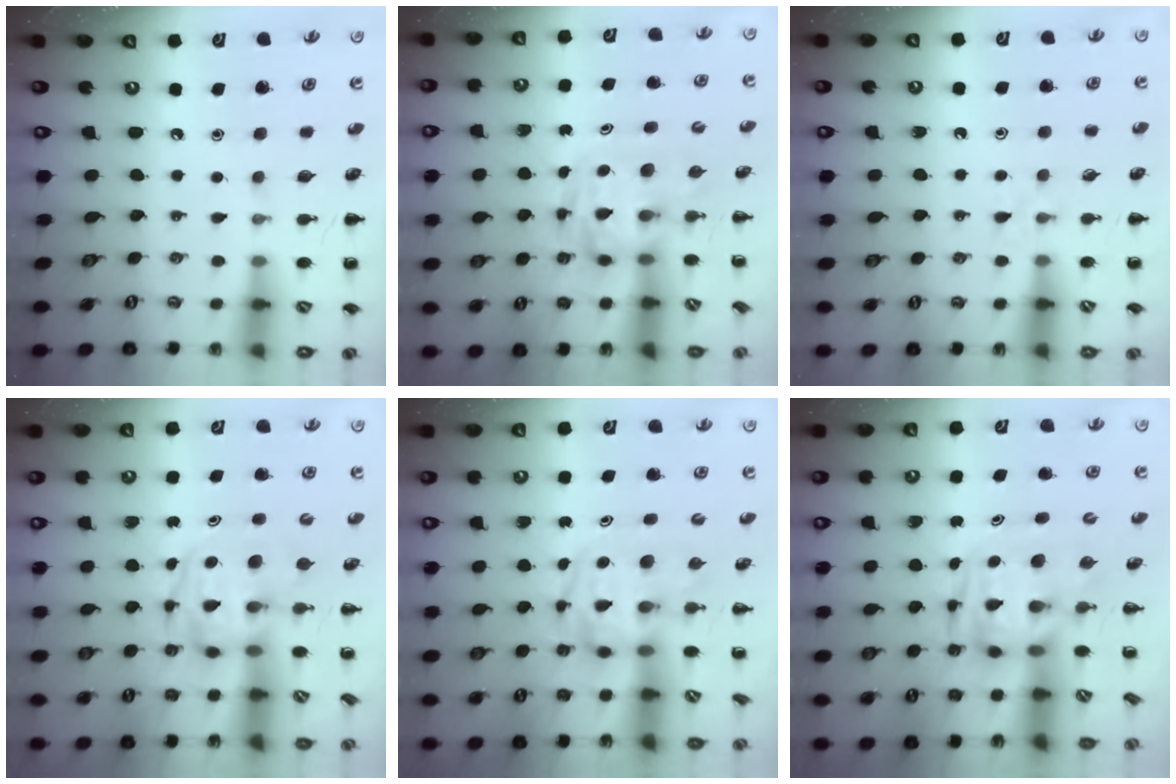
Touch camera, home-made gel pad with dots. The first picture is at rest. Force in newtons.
{"total": 3.4, "press": 3.4, "slide": 0.6}
{"total": 2.9, "press": 2.6, "slide": 1.3}
{"total": 3.9, "press": 3.8, "slide": 0.6}
{"total": 3.8, "press": 3.7, "slide": 0.8}
{"total": 3.2, "press": 3.1, "slide": 0.7}